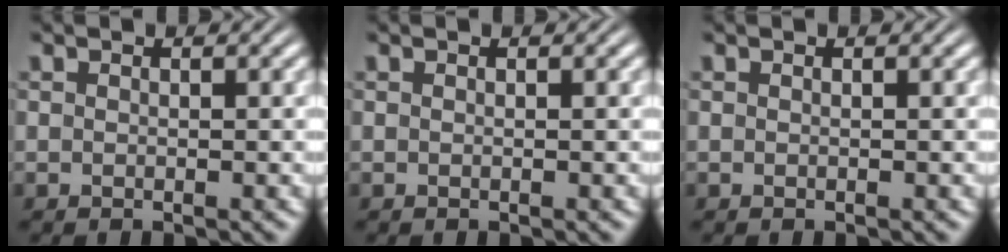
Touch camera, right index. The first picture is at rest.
{"total": 0.0}
{"total": 0.0}